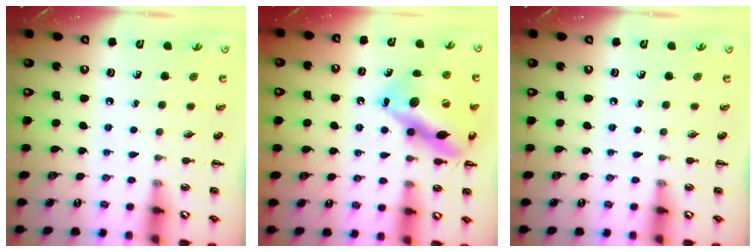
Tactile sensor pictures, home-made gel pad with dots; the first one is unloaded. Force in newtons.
{"total": 17.7, "press": 17.6, "slide": 1.8}
{"total": 0.0}